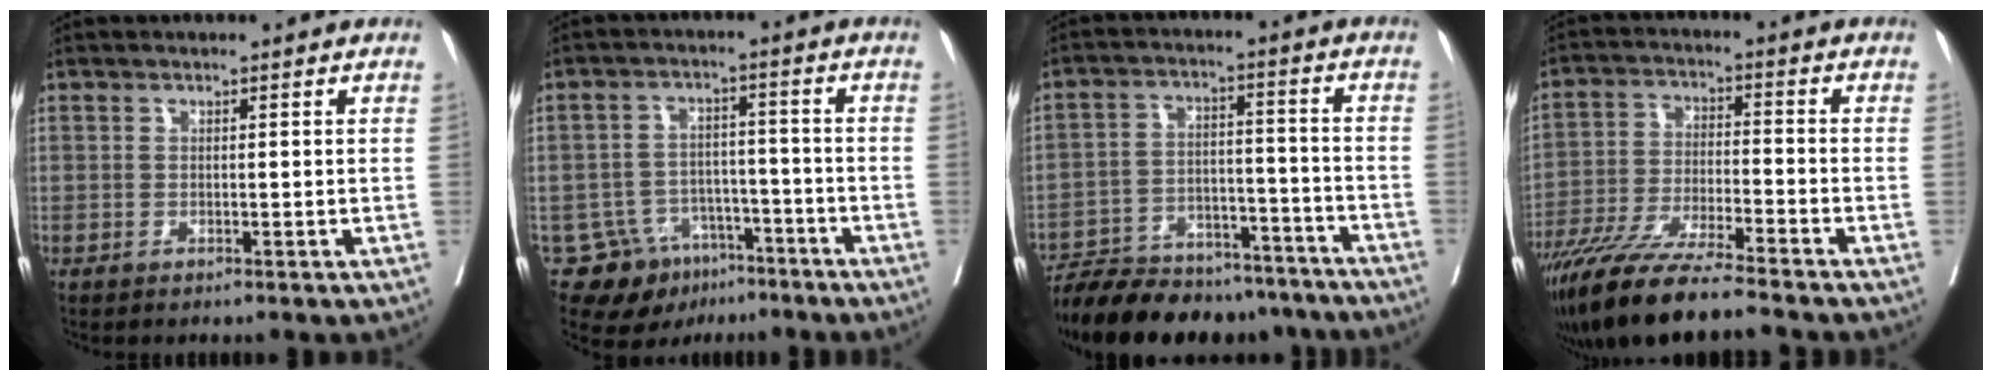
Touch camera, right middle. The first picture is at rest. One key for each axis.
{"total": 8.4, "fx": -5.3, "fy": 6.2, "fz": 1.8, "tx": -0.027, "ty": 0.019, "tz": -0.075}
{"total": 21.6, "fx": -19.1, "fy": 6.4, "fz": 7.9, "tx": -0.152, "ty": -0.003, "tz": -0.278}
{"total": 12.5, "fx": -10.4, "fy": 0.1, "fz": 7.0, "tx": -0.127, "ty": -0.032, "tz": -0.183}